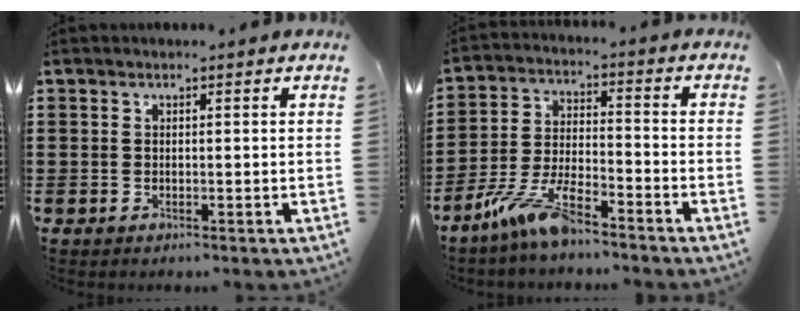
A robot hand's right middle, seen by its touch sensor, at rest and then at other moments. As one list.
[{"total": 8.6, "force": [-6.6, 1.7, 5.2], "torque": [-0.120, -0.004, -0.130]}]